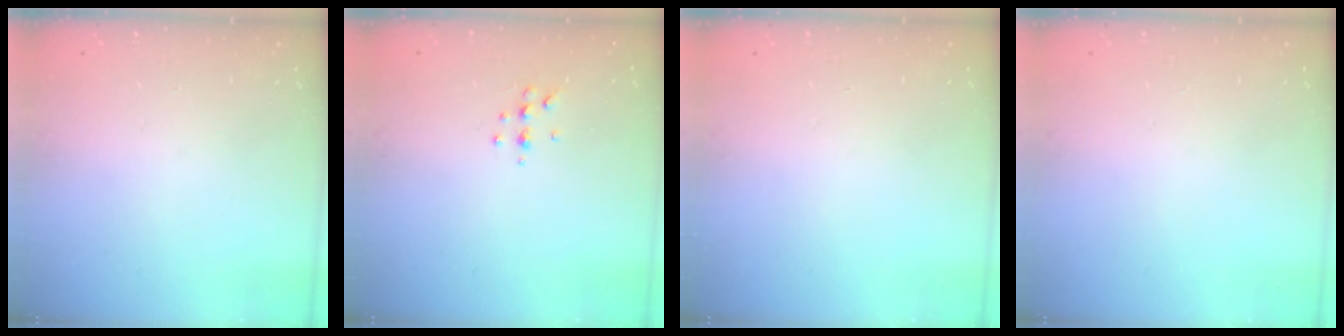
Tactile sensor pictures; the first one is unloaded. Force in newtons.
{"total": 5.1, "press": 4.9, "slide": 1.4}
{"total": 0.0}
{"total": 0.0}